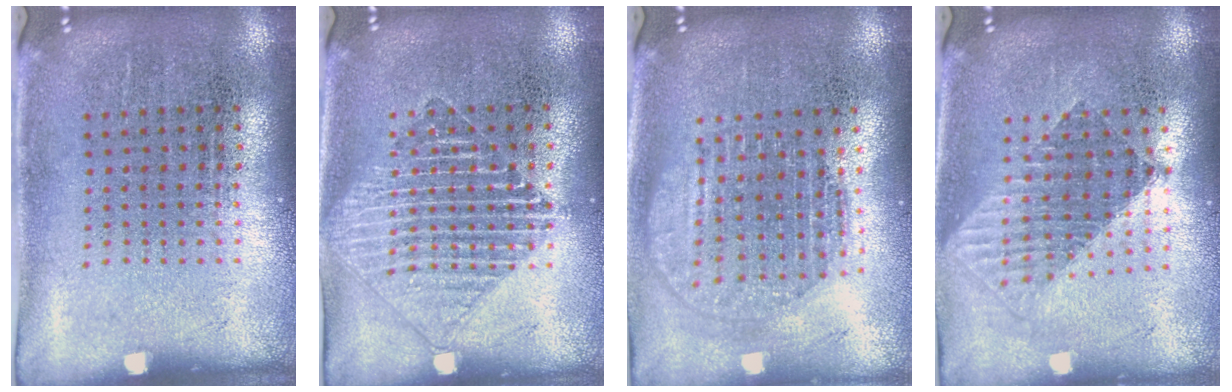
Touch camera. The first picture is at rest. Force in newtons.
{"total": 1.5, "press": 1.5, "slide": 0.2}
{"total": 1.9, "press": 1.5, "slide": 1.0}
{"total": 1.6, "press": 1.3, "slide": 0.9}